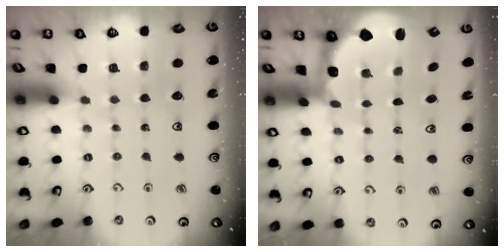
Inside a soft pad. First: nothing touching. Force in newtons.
{"total": 2.3, "press": 1.2, "slide": 1.9}